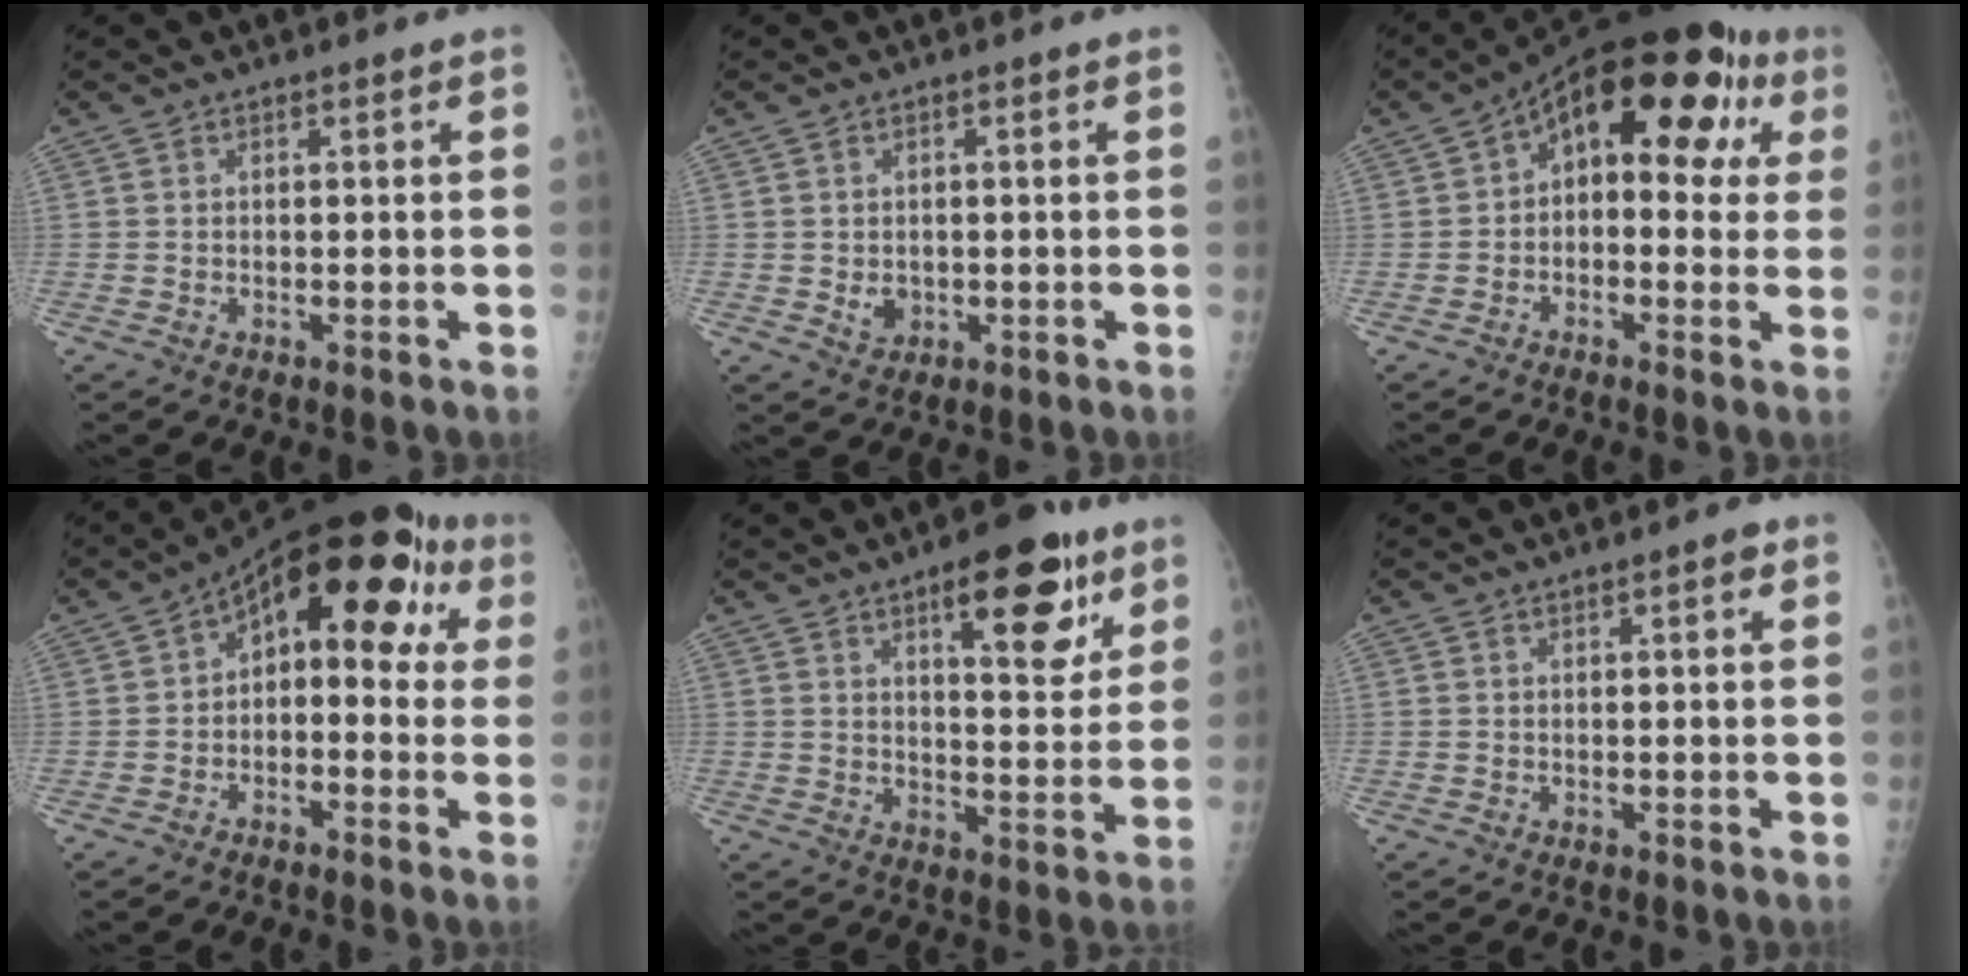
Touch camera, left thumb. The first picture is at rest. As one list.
[{"total": 2.9, "force": [-0.3, 2.4, 1.6], "torque": [-0.015, 0.000, 0.004]}, {"total": 17.4, "force": [4.6, 9.5, 13.9], "torque": [-0.138, 0.035, 0.046]}, {"total": 15.0, "force": [3.3, 8.0, 12.2], "torque": [-0.116, 0.048, 0.031]}, {"total": 14.1, "force": [7.6, 5.2, 10.7], "torque": [-0.109, -0.034, 0.103]}, {"total": 1.9, "force": [0.9, 0.4, 1.6], "torque": [-0.021, 0.000, 0.010]}]